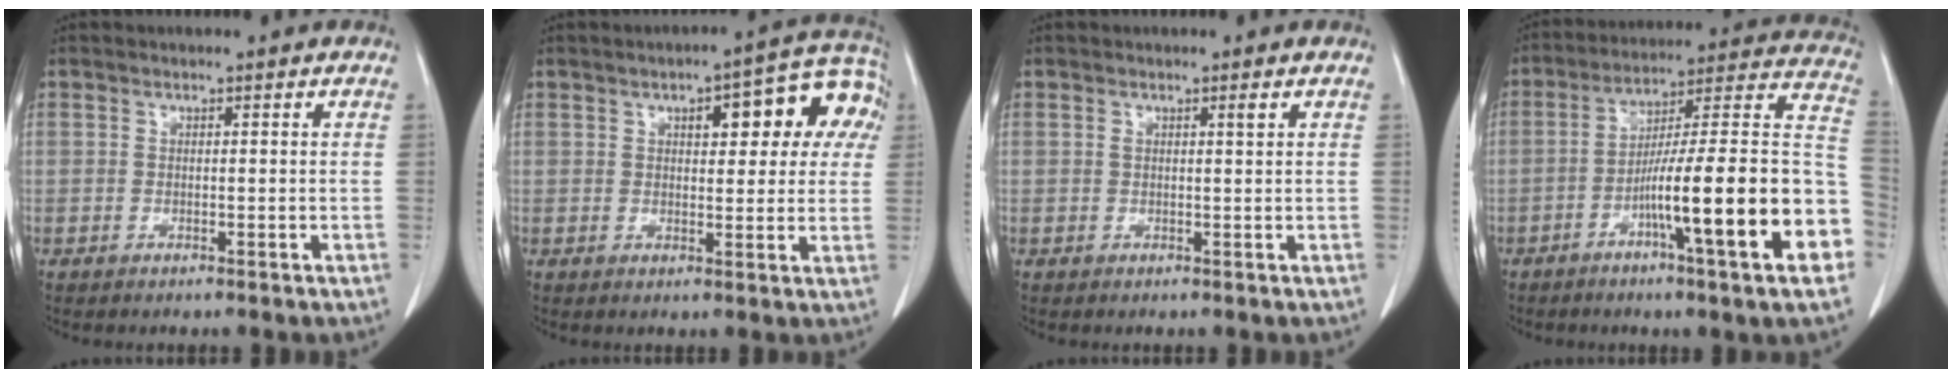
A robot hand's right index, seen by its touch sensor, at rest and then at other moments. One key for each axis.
{"total": 12.0, "fx": 4.0, "fy": 4.2, "fz": 10.5, "tx": -0.117, "ty": 0.035, "tz": 0.043}
{"total": 1.1, "fx": 0.5, "fy": 0.0, "fz": 0.9, "tx": -0.017, "ty": 0.002, "tz": 0.009}
{"total": 22.6, "fx": -7.3, "fy": 0.9, "fz": 21.4, "tx": -0.240, "ty": 0.015, "tz": -0.110}